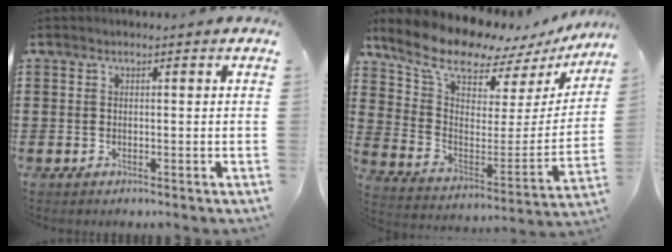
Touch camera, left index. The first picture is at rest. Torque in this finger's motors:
{"motor_torque": [2.14, 0.00, 1.05, 0.21]}